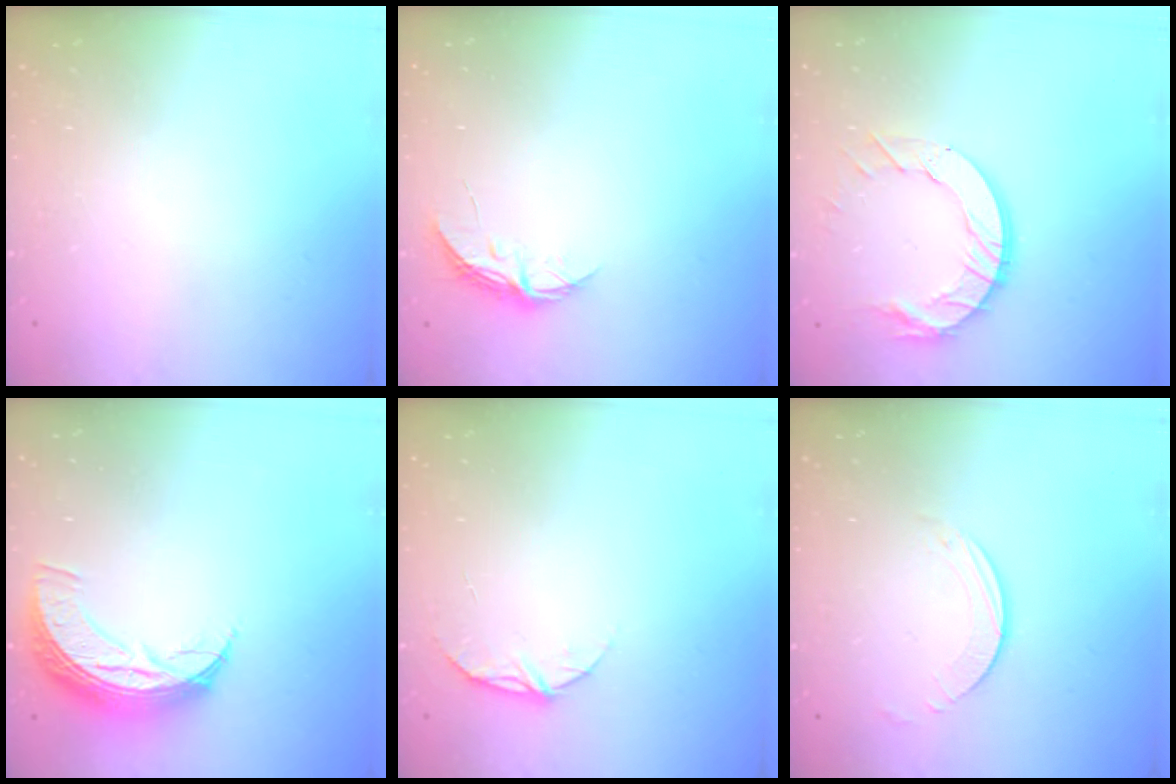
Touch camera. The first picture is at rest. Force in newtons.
{"total": 5.3, "press": 5.3, "slide": 0.5}
{"total": 11.5, "press": 11.4, "slide": 1.2}
{"total": 10.1, "press": 10.1, "slide": 0.7}
{"total": 6.6, "press": 6.5, "slide": 0.6}
{"total": 1.9, "press": 1.9, "slide": 0.2}